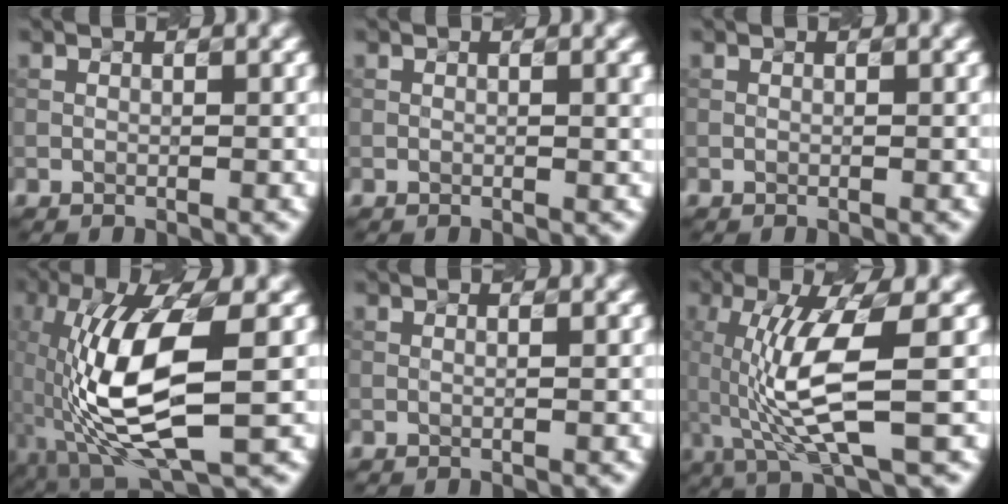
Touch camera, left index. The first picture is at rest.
{"total": 1.4, "force": [0.2, 0.4, 1.3], "torque": [-0.012, 0.004, 0.004]}
{"total": 0.0}
{"total": 10.5, "force": [-2.2, 3.4, 9.7], "torque": [-0.206, 0.008, -0.032]}
{"total": 0.7, "force": [0.1, 0.3, 0.6], "torque": [-0.005, 0.006, -0.006]}
{"total": 7.2, "force": [-0.7, 1.3, 7.1], "torque": [-0.141, 0.000, 0.005]}